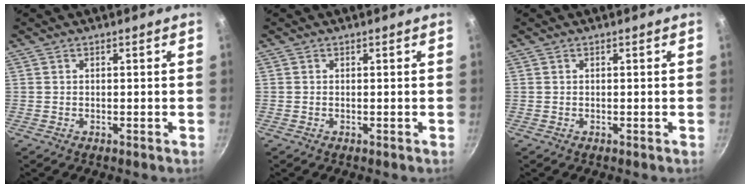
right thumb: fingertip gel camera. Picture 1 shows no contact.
{"total": 0.0}
{"total": 0.0}